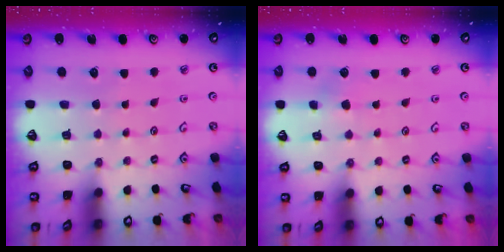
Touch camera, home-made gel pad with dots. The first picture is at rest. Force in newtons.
{"total": 3.2, "press": 3.2, "slide": 0.3}